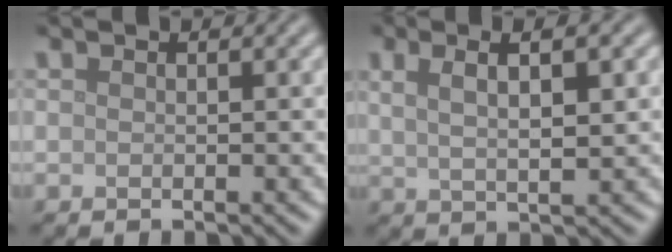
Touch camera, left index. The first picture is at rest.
{"total": 4.9, "force": [1.7, 1.5, 4.3], "torque": [-0.065, 0.002, 0.025]}